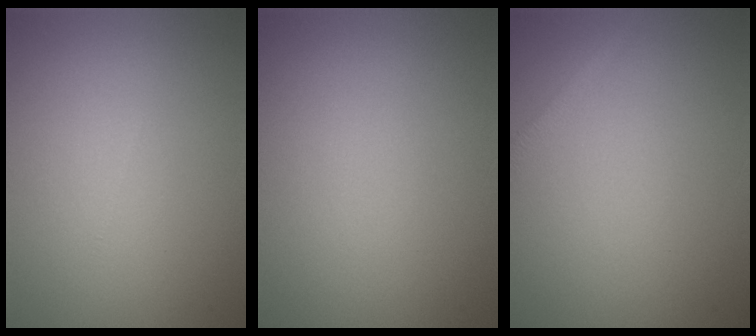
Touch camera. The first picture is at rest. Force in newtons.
{"total": 0.0}
{"total": 1.4, "press": 1.4, "slide": 0.1}